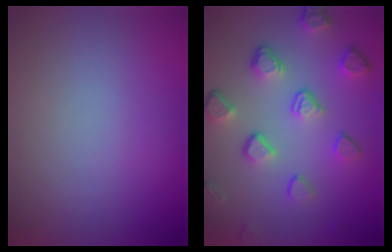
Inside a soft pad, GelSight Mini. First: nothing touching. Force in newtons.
{"total": 5.0, "press": 3.8, "slide": 3.3}